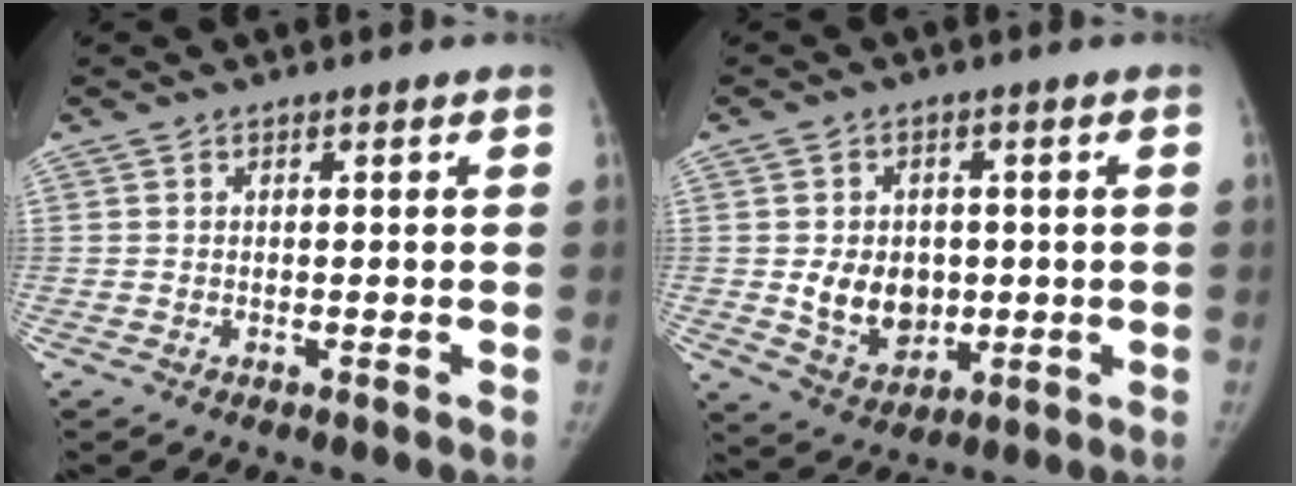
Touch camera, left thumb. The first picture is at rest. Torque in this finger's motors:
{"motor_torque": [0.01, 0.03, 0.09, 0.10, 0.01]}